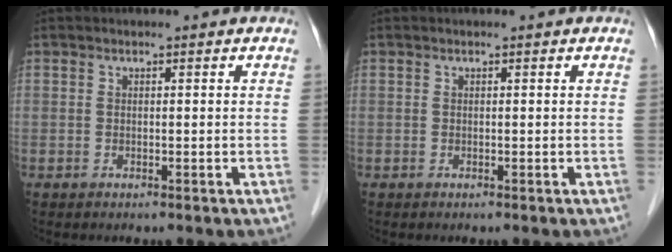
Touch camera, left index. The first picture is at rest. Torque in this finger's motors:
{"motor_torque": [0.00, 0.00, 0.00, 0.00]}